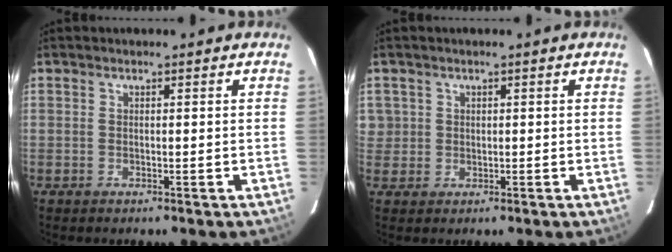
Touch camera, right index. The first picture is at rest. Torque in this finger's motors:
{"motor_torque": [0.09, -0.10, 0.10, 0.03]}